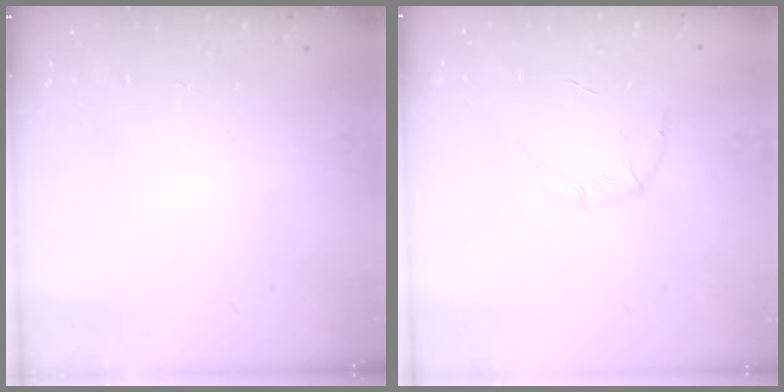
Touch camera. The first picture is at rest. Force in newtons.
{"total": 4.8, "press": 4.7, "slide": 1.3}